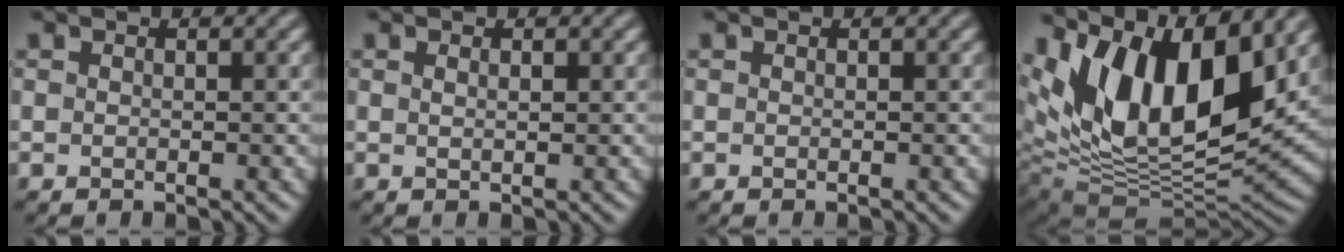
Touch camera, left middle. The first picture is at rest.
{"total": 0.7, "force": [0.3, 0.2, 0.6], "torque": [-0.010, 0.000, 0.006]}
{"total": 0.0}
{"total": 15.0, "force": [6.9, 7.5, 11.1], "torque": [-0.192, 0.018, 0.120]}